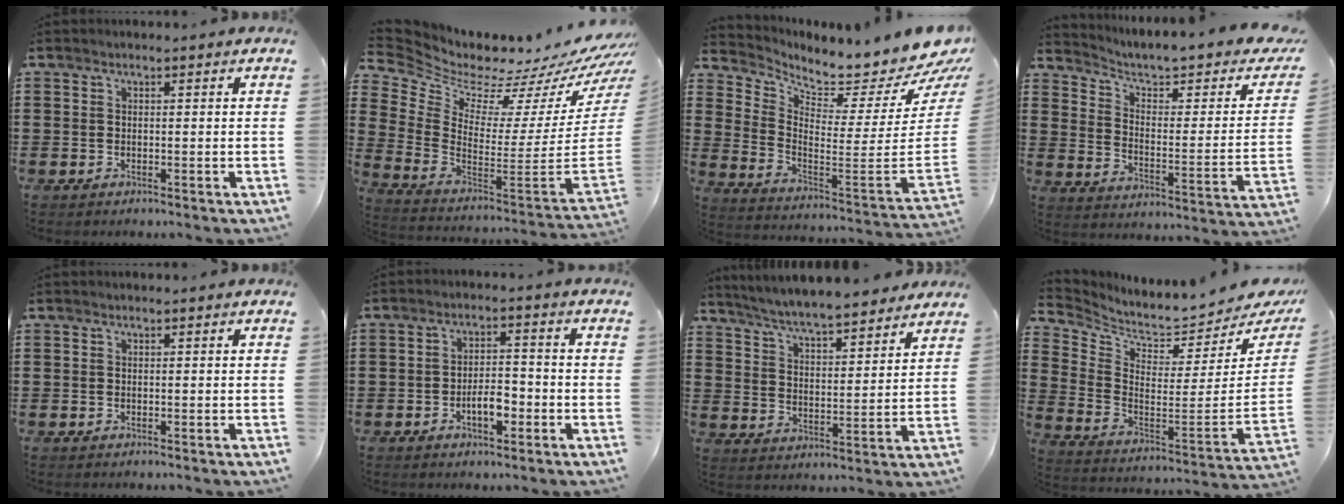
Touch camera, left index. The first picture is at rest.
{"total": 4.2, "force": [3.8, 1.7, 0.8], "torque": [-0.027, -0.072, 0.054]}
{"total": 5.2, "force": [4.9, 0.5, 1.4], "torque": [-0.039, -0.081, 0.071]}
{"total": 4.7, "force": [3.4, 1.5, 2.9], "torque": [-0.068, -0.027, 0.050]}
{"total": 0.0}
{"total": 4.7, "force": [-1.9, 2.0, 3.8], "torque": [-0.058, 0.006, -0.036]}
{"total": 6.0, "force": [5.7, 0.1, 1.6], "torque": [-0.058, -0.036, 0.098]}
{"total": 4.2, "force": [4.0, 0.5, 1.2], "torque": [-0.053, -0.061, 0.062]}